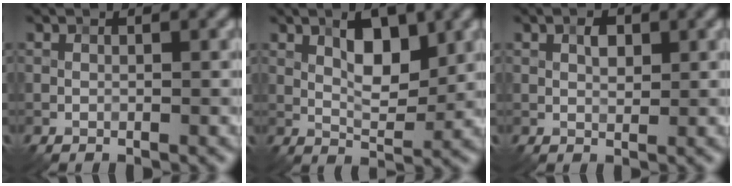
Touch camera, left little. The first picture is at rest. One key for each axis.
{"total": 4.8, "fx": 1.7, "fy": 1.9, "fz": 4.0, "tx": -0.064, "ty": 0.003, "tz": 0.027}
{"total": 1.5, "fx": 0.5, "fy": 0.9, "fz": 1.1, "tx": -0.016, "ty": 0.003, "tz": 0.007}